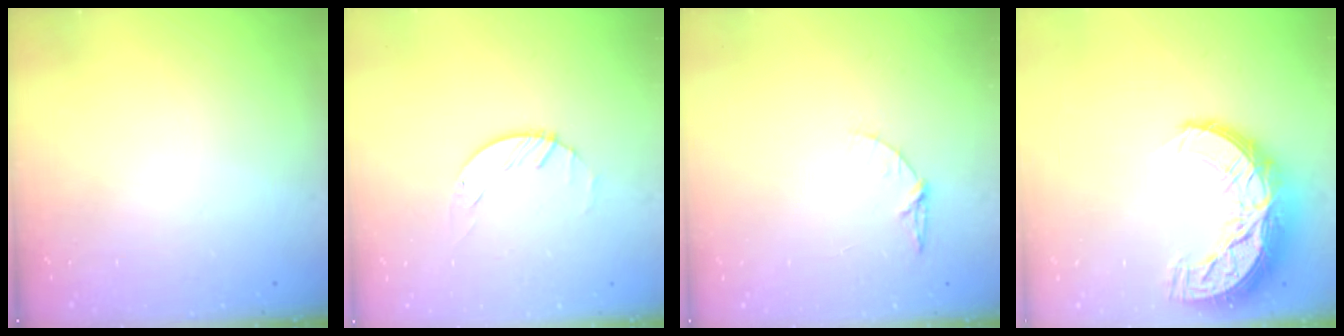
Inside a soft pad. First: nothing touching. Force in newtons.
{"total": 0.6, "press": 0.6, "slide": 0.1}
{"total": 5.2, "press": 5.1, "slide": 0.6}
{"total": 16.4, "press": 16.4, "slide": 0.9}